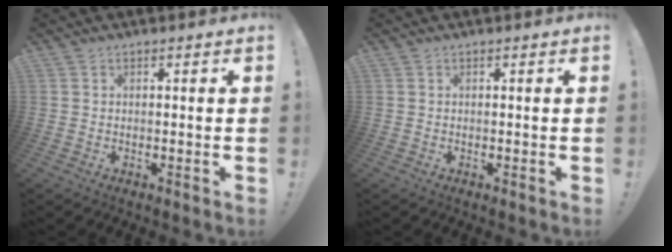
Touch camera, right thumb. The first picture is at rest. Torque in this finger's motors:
{"motor_torque": [0.00, 0.00, 0.00, 0.00, 0.00]}